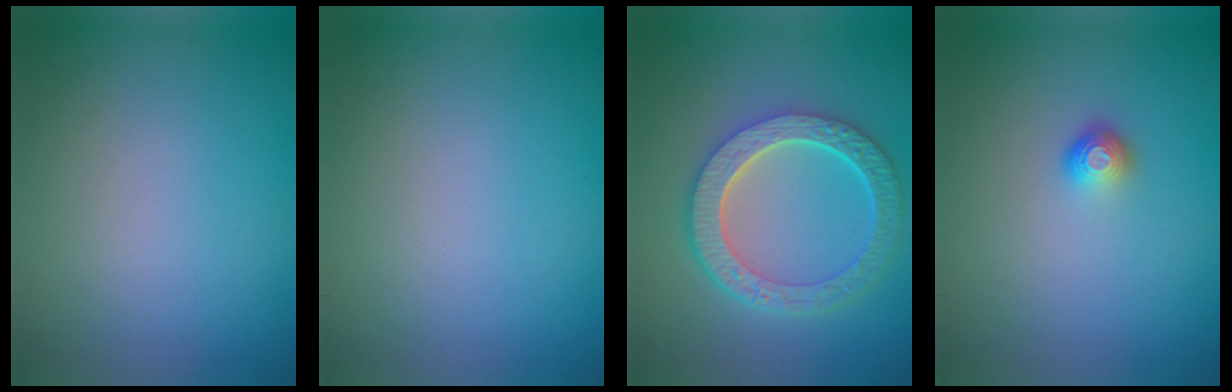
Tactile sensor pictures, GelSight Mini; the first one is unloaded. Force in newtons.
{"total": 0.0}
{"total": 6.8, "press": 5.0, "slide": 4.6}
{"total": 1.2, "press": 0.9, "slide": 0.7}